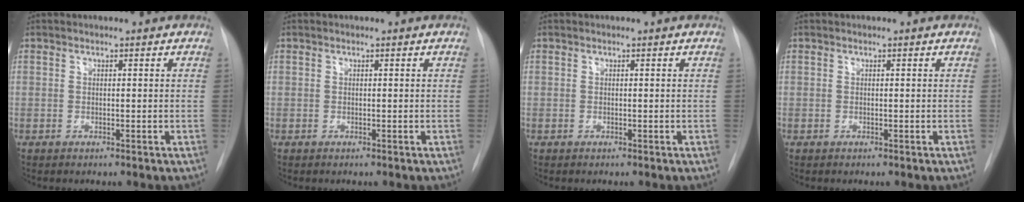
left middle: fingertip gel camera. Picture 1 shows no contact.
{"total": 0.0}
{"total": 0.0}
{"total": 0.0}